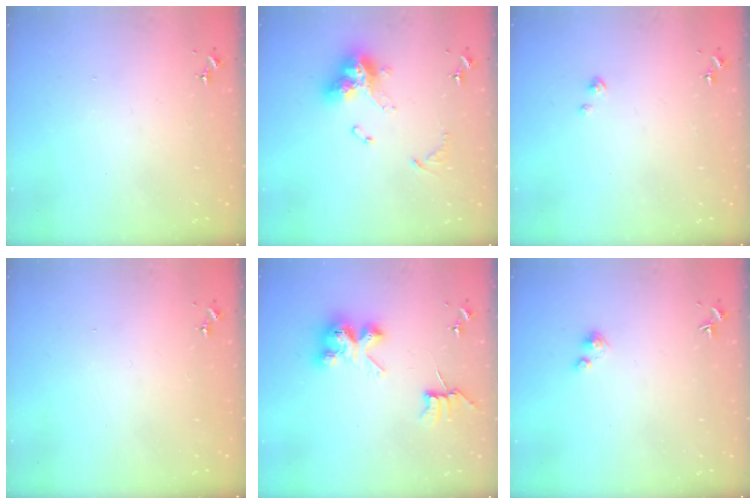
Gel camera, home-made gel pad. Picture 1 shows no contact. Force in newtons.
{"total": 13.9, "press": 13.9, "slide": 0.9}
{"total": 1.6, "press": 1.6, "slide": 0.2}
{"total": 0.0}
{"total": 9.9, "press": 9.8, "slide": 0.9}
{"total": 2.8, "press": 2.8, "slide": 0.3}